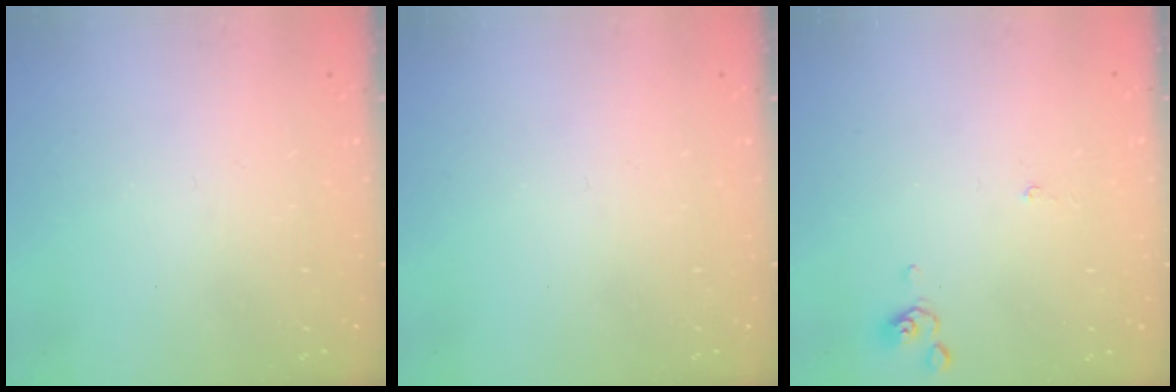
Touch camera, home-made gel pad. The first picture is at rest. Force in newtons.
{"total": 0.0}
{"total": 0.0}